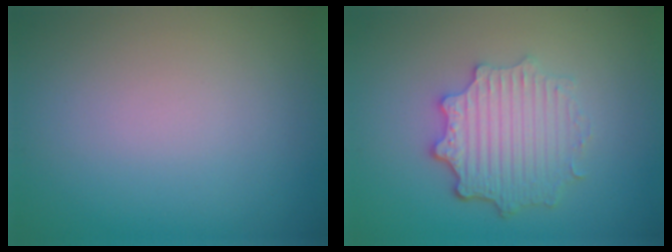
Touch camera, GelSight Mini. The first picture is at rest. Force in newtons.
{"total": 4.6, "press": 3.6, "slide": 2.8}